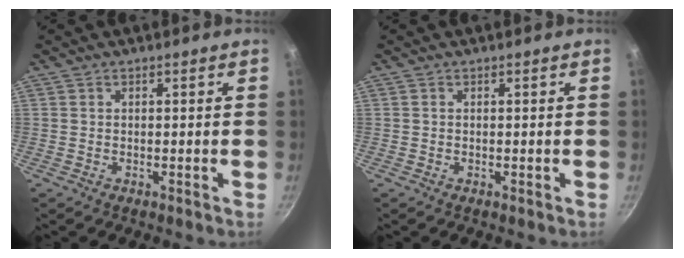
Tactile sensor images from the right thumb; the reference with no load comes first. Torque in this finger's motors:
{"motor_torque": [-0.12, -0.01, -0.05, -0.02, -0.01]}